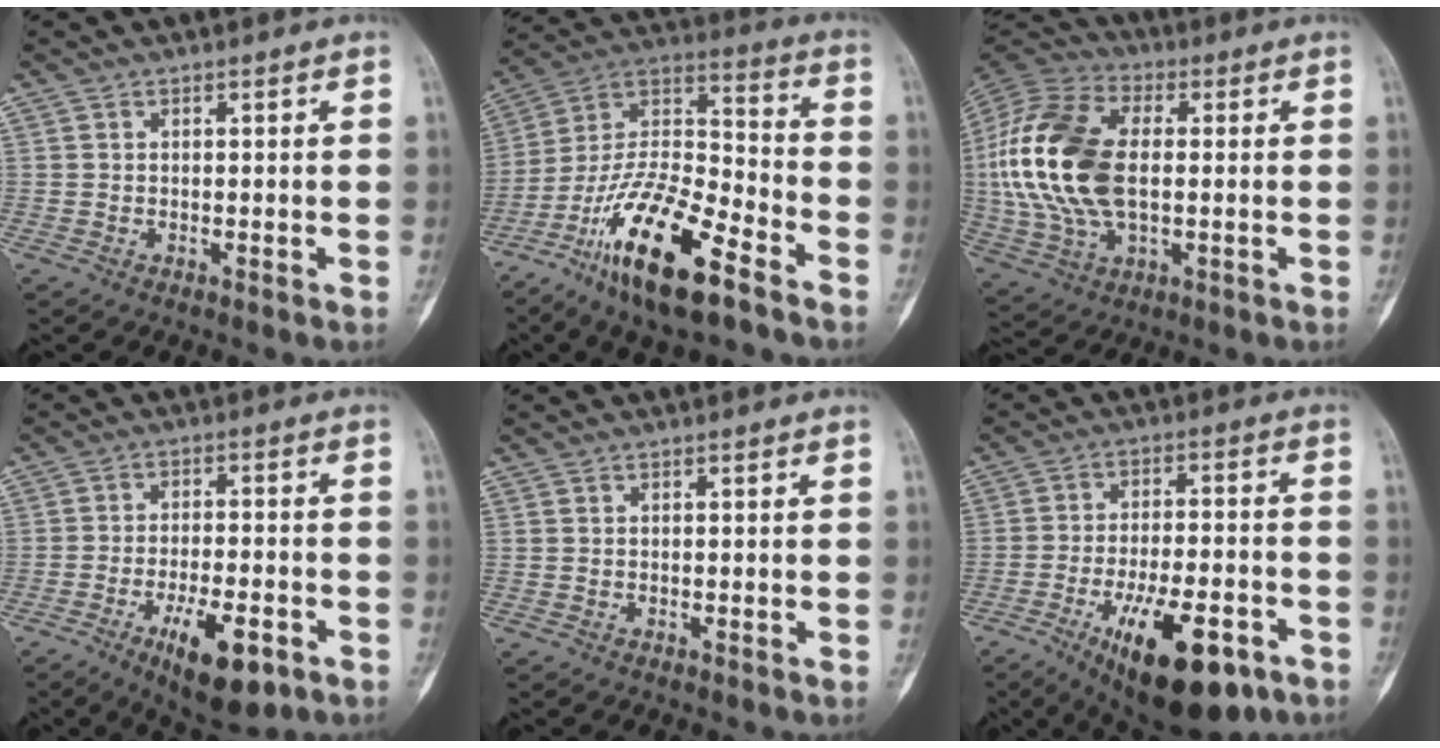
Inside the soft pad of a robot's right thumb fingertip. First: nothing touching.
{"total": 21.0, "force": [-12.4, 6.6, 15.6], "torque": [-0.302, 0.065, -0.229]}
{"total": 22.1, "force": [0.6, 12.8, 18.0], "torque": [-0.387, 0.005, 0.012]}
{"total": 11.8, "force": [-5.7, 4.5, 9.3], "torque": [-0.141, 0.017, -0.081]}
{"total": 0.0}
{"total": 18.4, "force": [-9.3, 7.3, 14.2], "torque": [-0.205, 0.035, -0.131]}